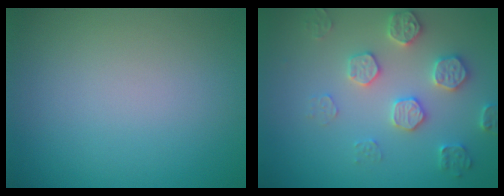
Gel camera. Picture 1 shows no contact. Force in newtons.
{"total": 4.0, "press": 3.9, "slide": 0.9}